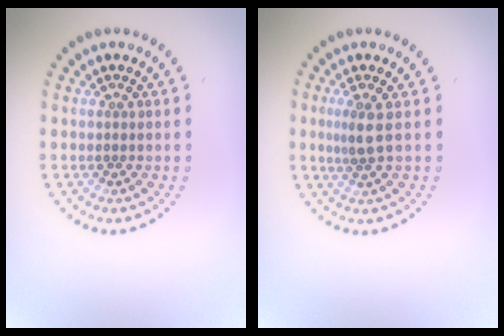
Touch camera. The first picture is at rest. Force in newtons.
{"total": 2.0, "press": 1.6, "slide": 1.2}